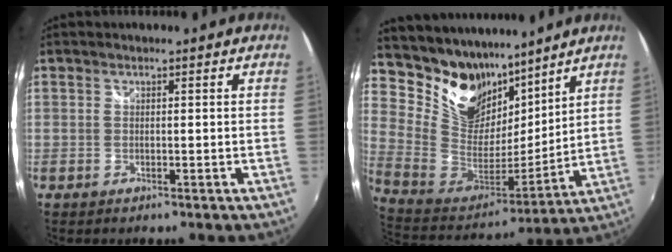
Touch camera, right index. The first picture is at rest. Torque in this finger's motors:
{"motor_torque": [-0.06, 0.58, 0.05, 0.01]}